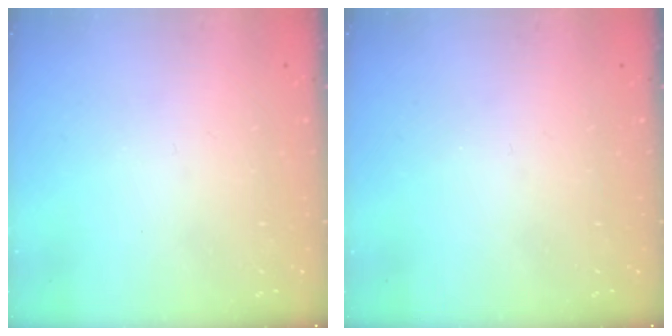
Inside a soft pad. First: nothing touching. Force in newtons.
{"total": 0.0}